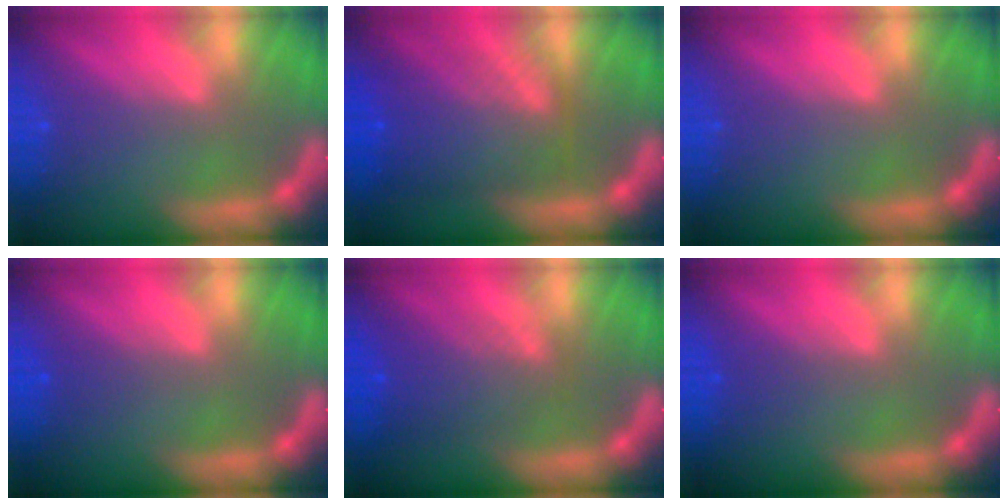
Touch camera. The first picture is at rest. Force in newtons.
{"total": 7.6}
{"total": 0.0}
{"total": 1.0}
{"total": 4.6}
{"total": 1.0}